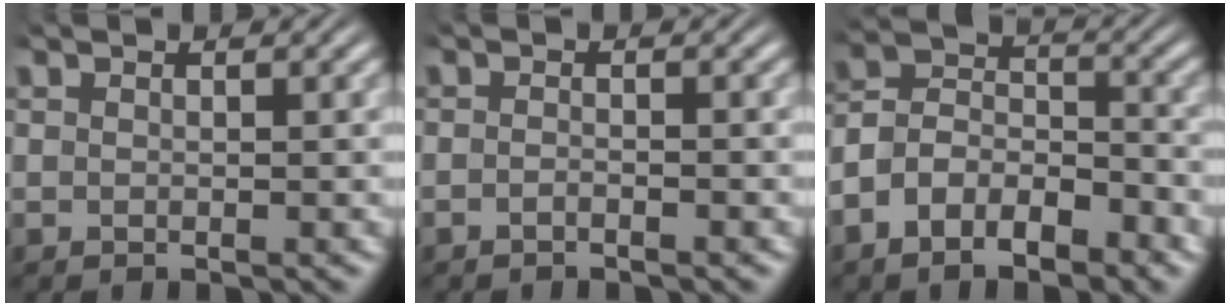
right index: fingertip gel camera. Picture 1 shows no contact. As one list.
[{"total": 1.1, "force": [-1.0, 0.2, 0.3], "torque": [-0.010, -0.001, -0.022]}, {"total": 8.2, "force": [-3.1, 6.8, 3.4], "torque": [-0.080, -0.017, -0.070]}]